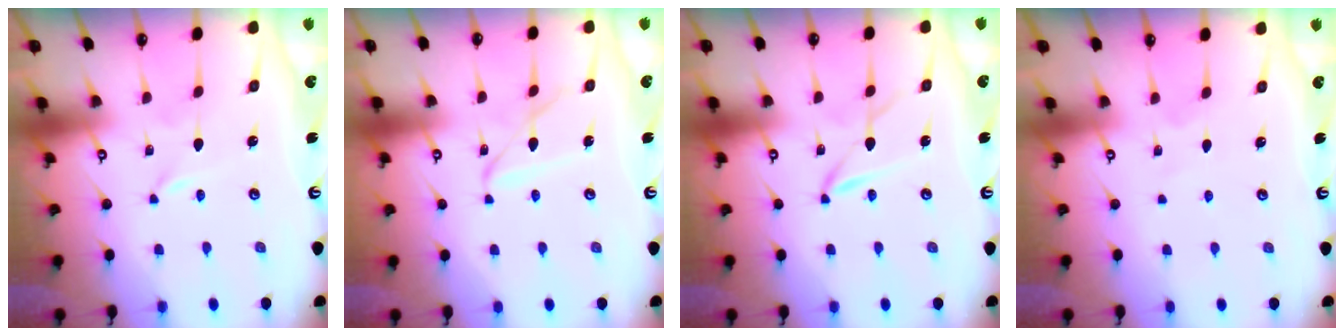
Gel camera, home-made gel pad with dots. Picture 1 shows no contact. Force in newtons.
{"total": 7.3, "press": 7.3, "slide": 0.5}
{"total": 2.1, "press": 2.1, "slide": 0.2}
{"total": 2.0, "press": 2.0, "slide": 0.2}